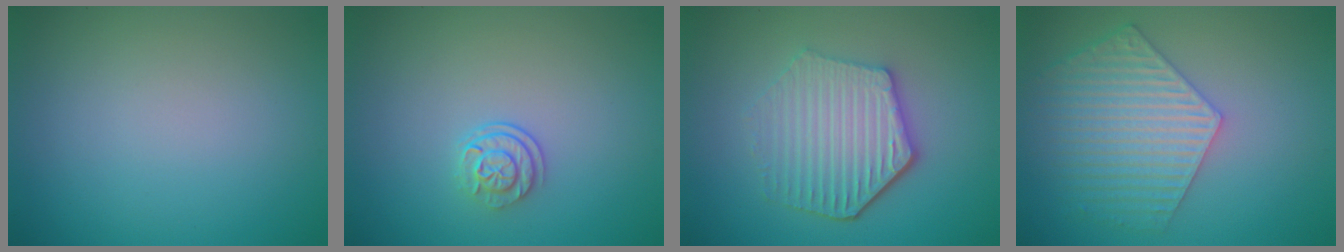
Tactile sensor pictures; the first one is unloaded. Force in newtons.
{"total": 2.2, "press": 1.7, "slide": 1.4}
{"total": 5.3, "press": 4.3, "slide": 3.2}
{"total": 5.8, "press": 4.6, "slide": 3.5}